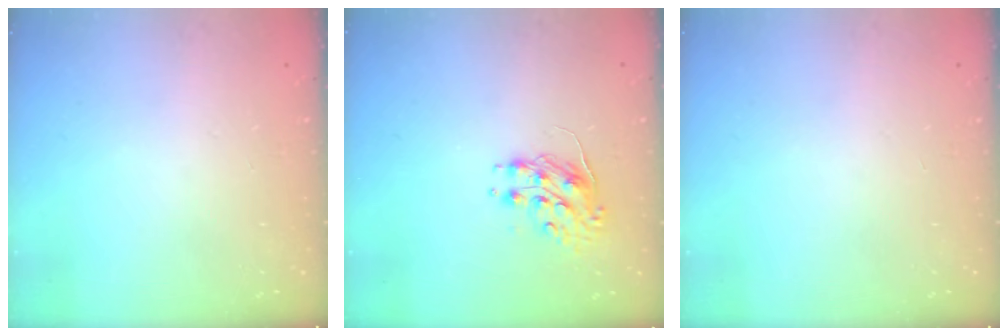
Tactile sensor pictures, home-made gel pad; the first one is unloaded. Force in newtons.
{"total": 8.5, "press": 8.4, "slide": 0.6}
{"total": 0.0}